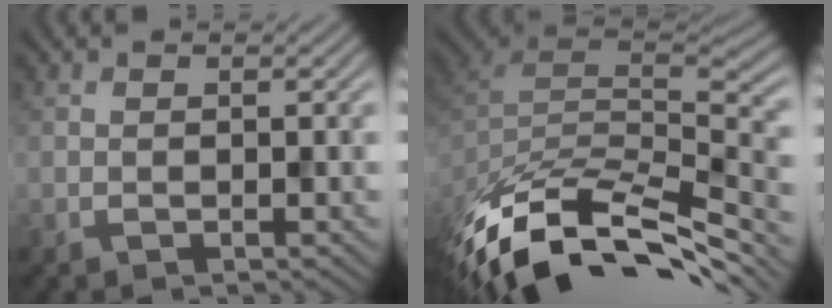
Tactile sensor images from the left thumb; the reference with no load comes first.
{"total": 13.0, "force": [-9.6, 6.2, 6.3], "torque": [-0.172, -0.018, -0.155]}